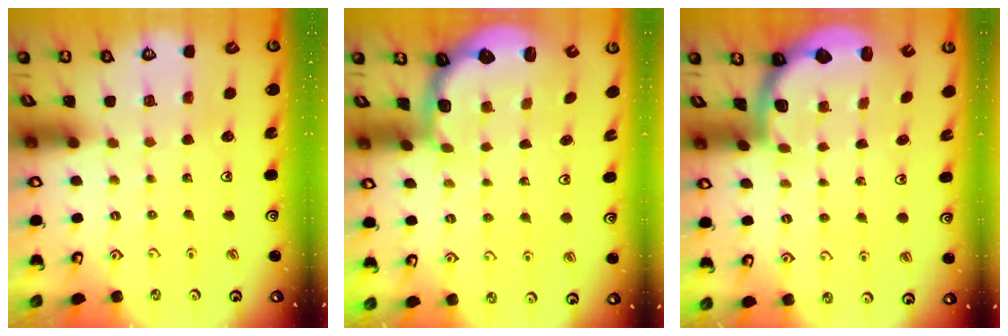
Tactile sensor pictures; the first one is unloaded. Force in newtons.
{"total": 2.5, "press": 1.9, "slide": 1.7}
{"total": 1.9, "press": 1.8, "slide": 0.5}